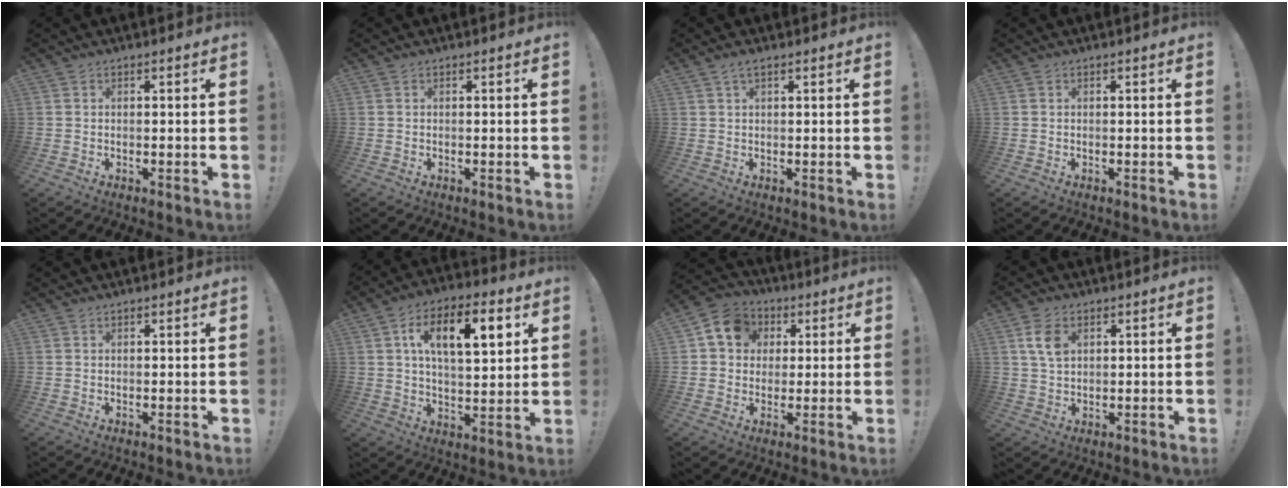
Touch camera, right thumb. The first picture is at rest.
{"total": 0.0}
{"total": 1.9, "force": [1.2, 0.3, 1.5], "torque": [-0.026, -0.002, 0.020]}
{"total": 0.0}
{"total": 0.6, "force": [0.6, 0.0, 0.1], "torque": [0.004, -0.002, 0.011]}
{"total": 14.6, "force": [5.3, 6.7, 11.8], "torque": [-0.177, 0.000, 0.082]}
{"total": 11.0, "force": [3.3, 9.4, 4.7], "torque": [-0.061, -0.001, 0.066]}
{"total": 8.0, "force": [2.7, 5.5, 5.2], "torque": [-0.089, -0.003, 0.052]}